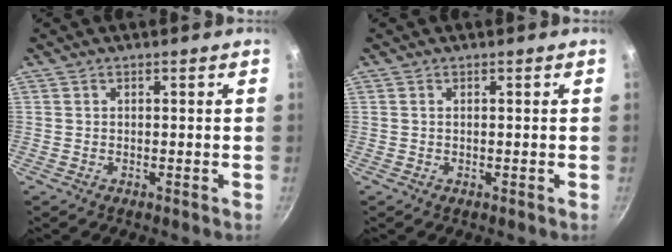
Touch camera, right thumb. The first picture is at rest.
{"total": 0.0}